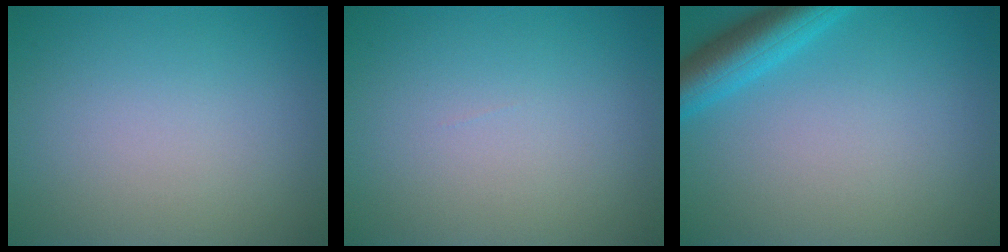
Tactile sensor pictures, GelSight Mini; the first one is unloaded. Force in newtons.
{"total": 0.0}
{"total": 4.6, "press": 4.6, "slide": 0.3}